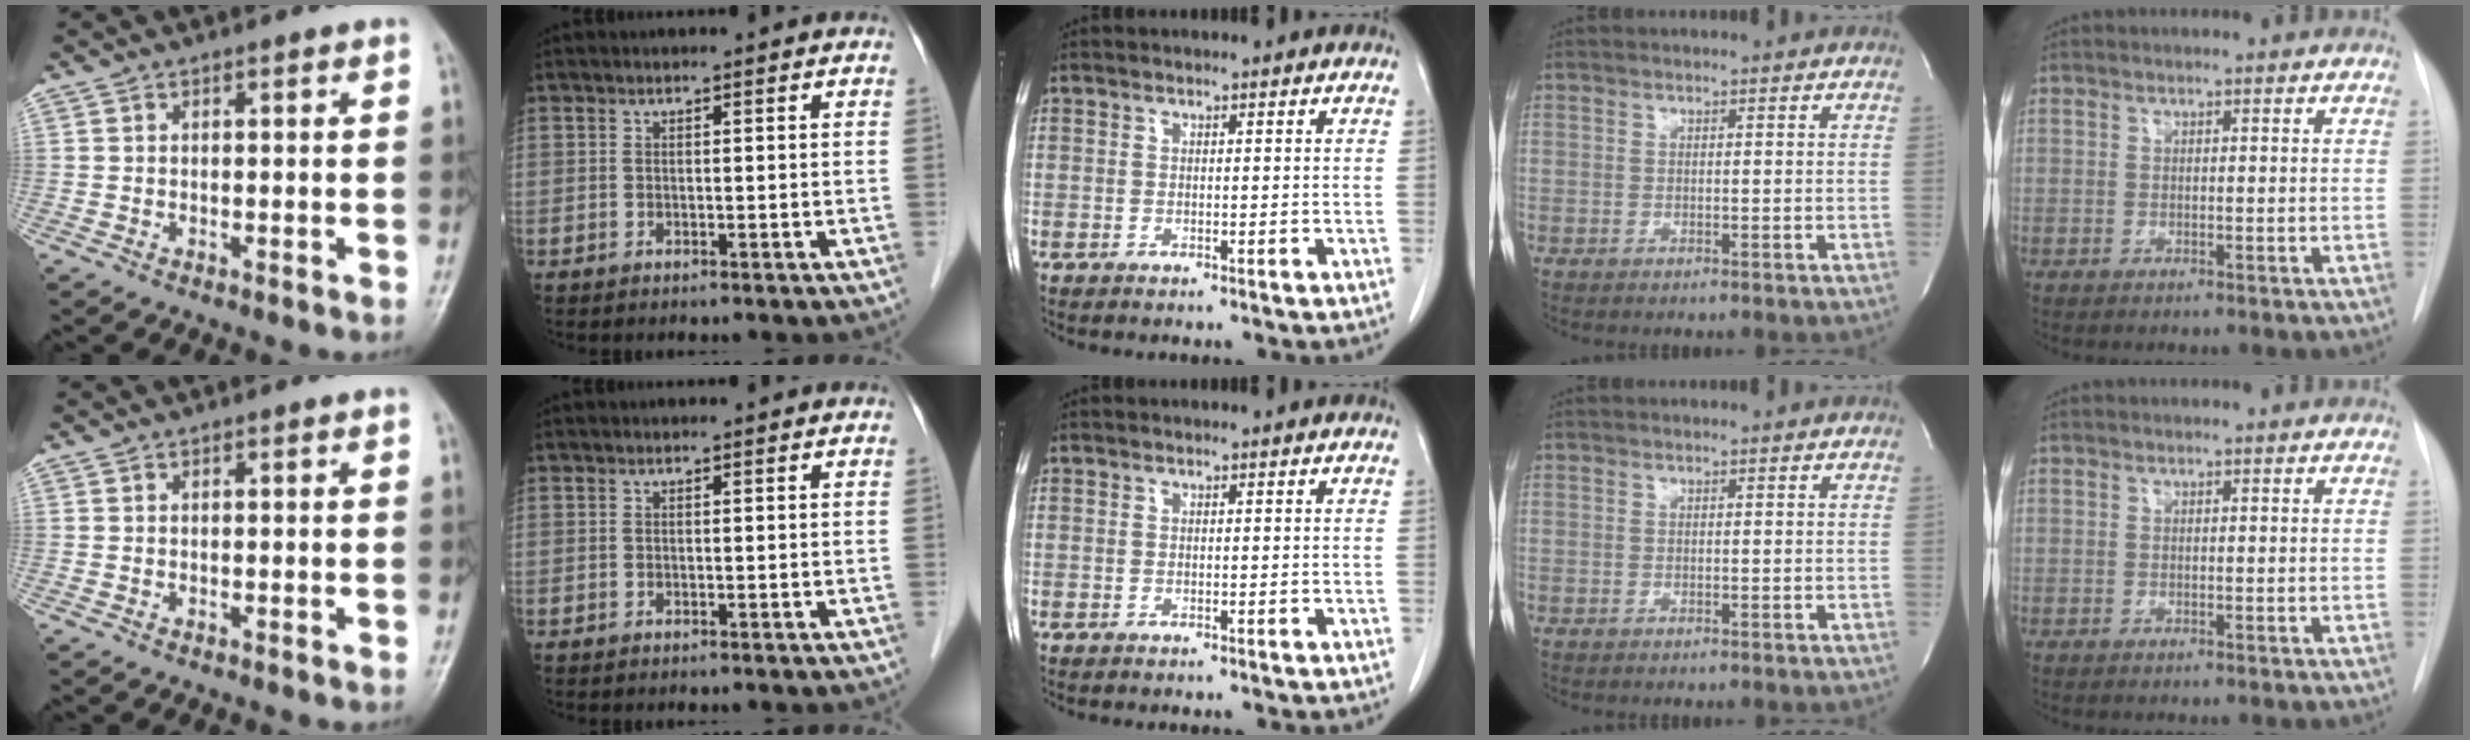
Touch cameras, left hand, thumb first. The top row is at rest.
{}